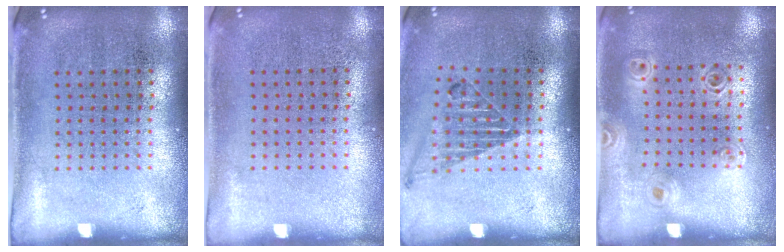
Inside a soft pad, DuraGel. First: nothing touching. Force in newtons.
{"total": 0.0}
{"total": 1.2, "press": 1.1, "slide": 0.3}
{"total": 1.1, "press": 1.0, "slide": 0.3}